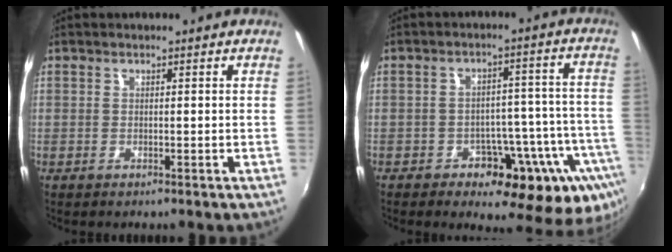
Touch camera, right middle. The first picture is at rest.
{"total": 15.1, "force": [-8.7, 8.6, 8.9], "torque": [-0.102, 0.008, -0.108]}